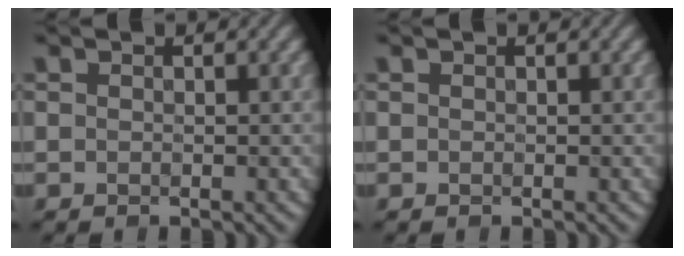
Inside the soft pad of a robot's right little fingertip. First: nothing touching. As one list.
[{"total": 0.0}]